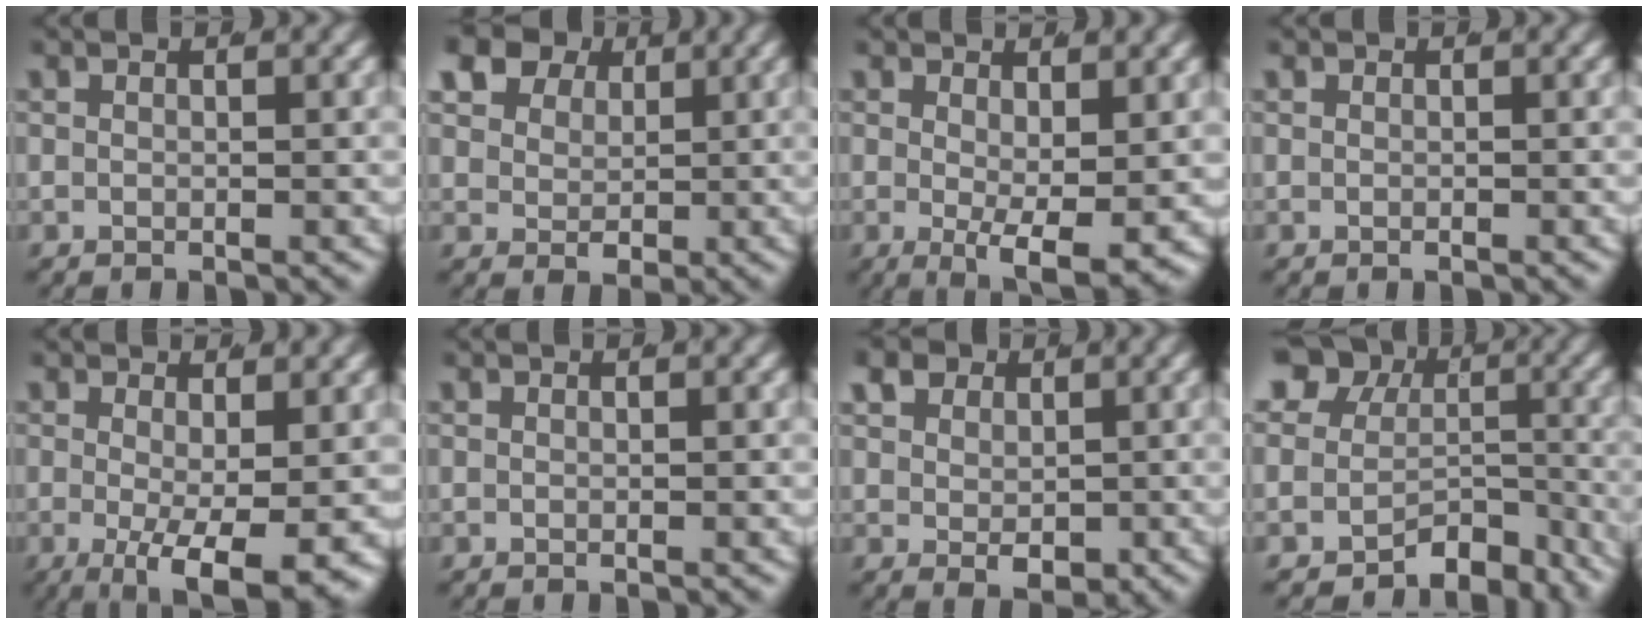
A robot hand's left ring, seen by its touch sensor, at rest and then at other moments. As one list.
[{"total": 8.7, "force": [4.3, 6.3, 4.3], "torque": [-0.082, -0.004, 0.074]}, {"total": 4.7, "force": [-1.6, 1.3, 4.2], "torque": [-0.067, -0.038, -0.007]}, {"total": 0.0}, {"total": 6.3, "force": [-2.9, 1.6, 5.3], "torque": [-0.095, -0.042, -0.024]}, {"total": 0.0}, {"total": 3.8, "force": [0.8, 2.7, 2.6], "torque": [-0.048, -0.018, 0.025]}, {"total": 13.7, "force": [-4.1, 11.6, 6.2], "torque": [-0.112, -0.028, -0.068]}]